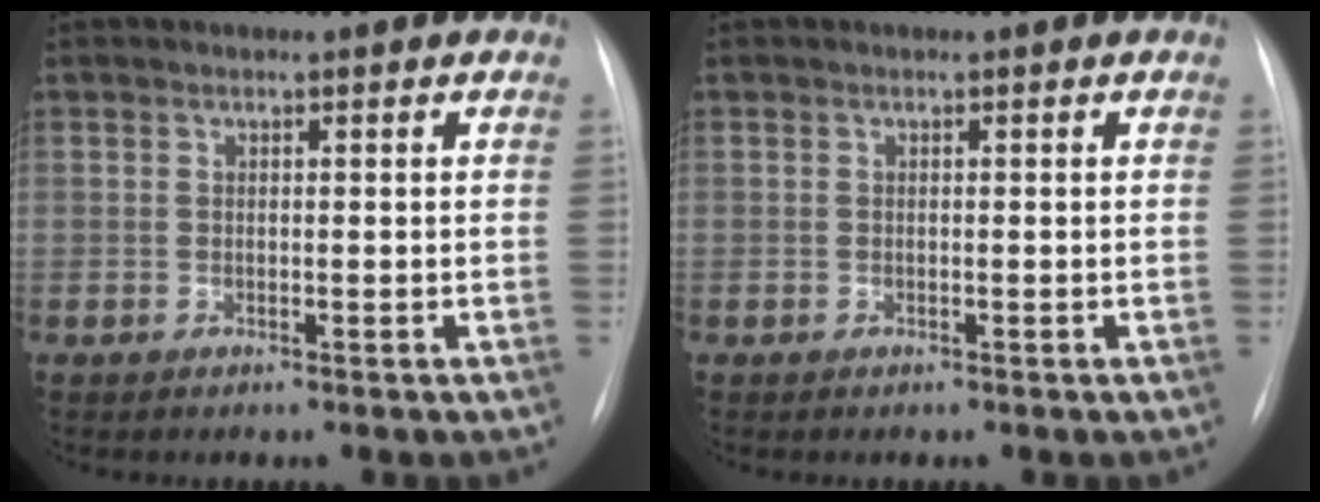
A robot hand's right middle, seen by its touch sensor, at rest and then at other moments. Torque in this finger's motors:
{"motor_torque": [-0.02, -0.08, -0.11, -0.11]}